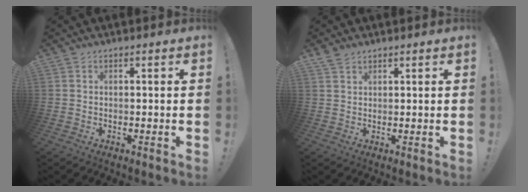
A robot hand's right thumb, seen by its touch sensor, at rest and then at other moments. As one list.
[{"total": 2.7, "force": [2.2, 1.3, 1.0], "torque": [-0.014, -0.012, 0.042]}]